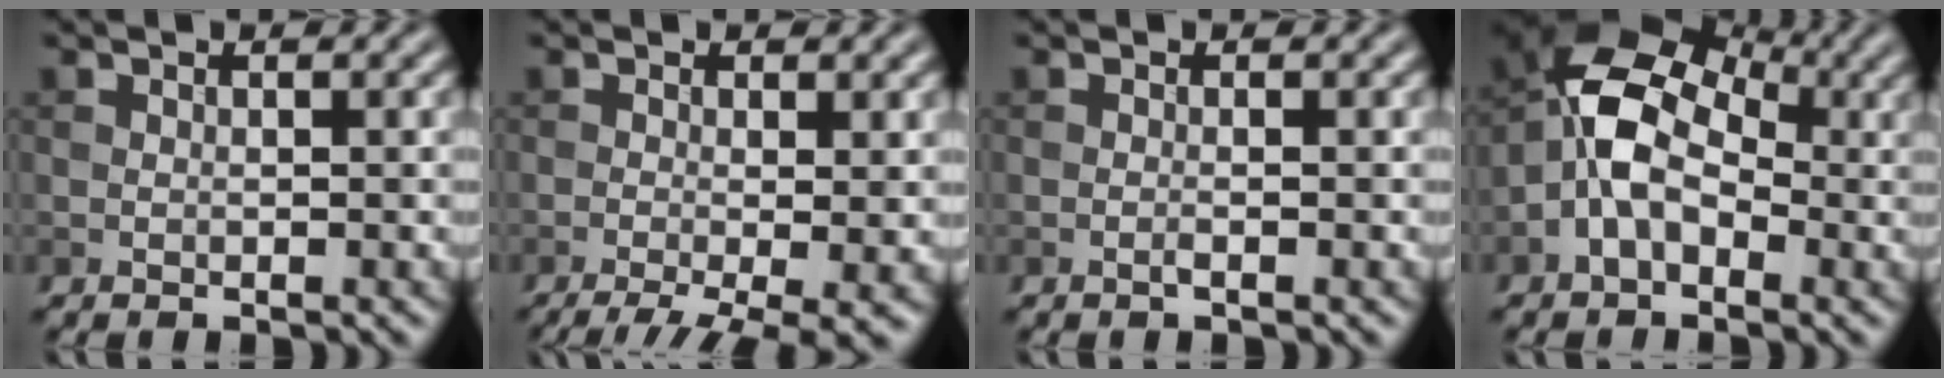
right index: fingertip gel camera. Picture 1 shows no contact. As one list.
[{"total": 6.5, "force": [-3.0, 1.9, 5.5], "torque": [-0.086, -0.012, -0.043]}, {"total": 0.6, "force": [-0.3, 0.1, 0.6], "torque": [-0.011, -0.001, -0.008]}, {"total": 7.8, "force": [-0.9, 5.1, 5.8], "torque": [-0.103, 0.021, -0.034]}]